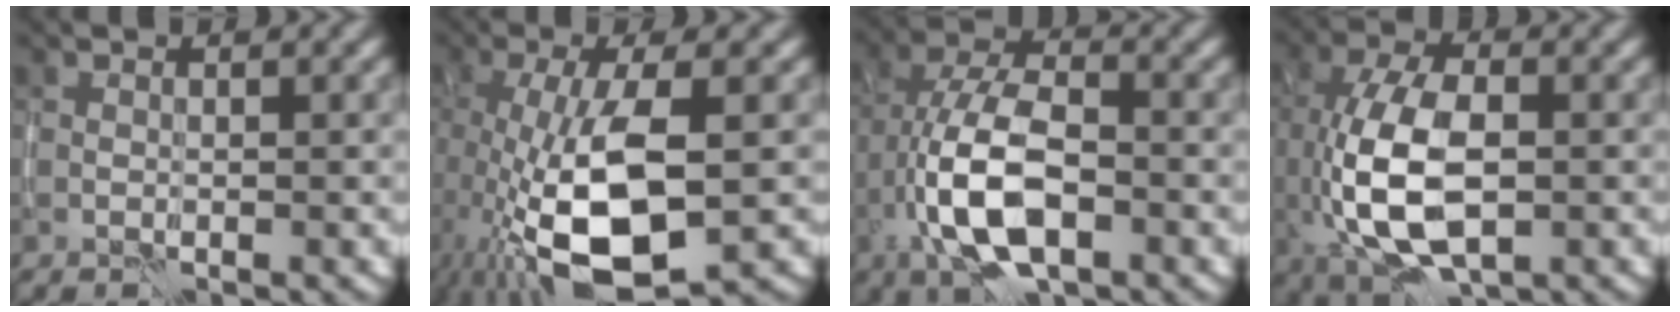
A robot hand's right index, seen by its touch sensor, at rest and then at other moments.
{"total": 11.2, "force": [-2.1, 4.5, 10.1], "torque": [-0.205, -0.021, -0.031]}
{"total": 9.0, "force": [-3.4, 4.0, 7.3], "torque": [-0.148, 0.004, -0.069]}
{"total": 9.8, "force": [-1.2, 5.1, 8.3], "torque": [-0.178, -0.012, -0.019]}